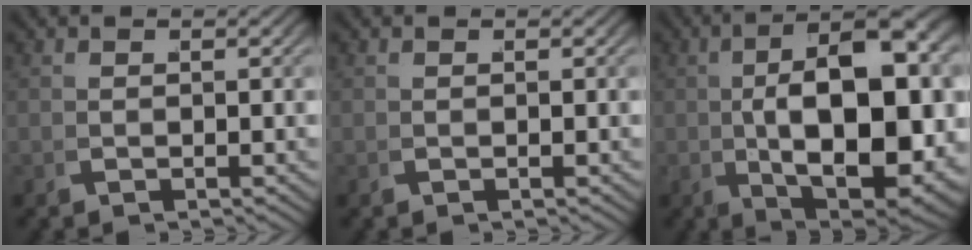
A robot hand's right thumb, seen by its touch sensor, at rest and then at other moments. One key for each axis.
{"total": 1.1, "fx": 0.5, "fy": -0.9, "fz": -0.2, "tx": 0.010, "ty": 0.003, "tz": 0.012}
{"total": 15.5, "fx": 0.3, "fy": 7.5, "fz": 13.5, "tx": -0.230, "ty": -0.042, "tz": 0.037}